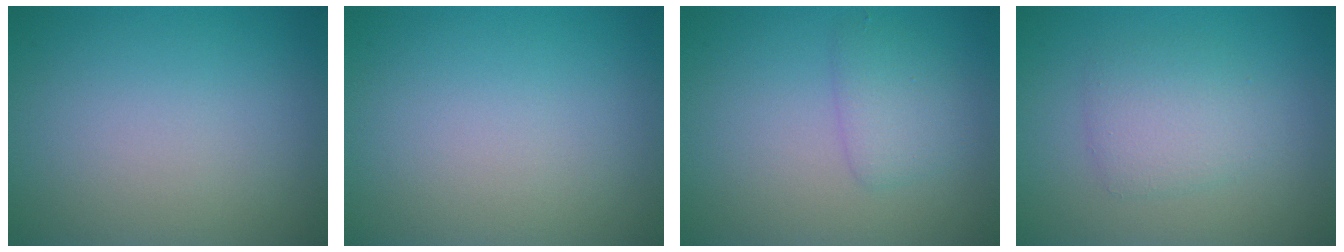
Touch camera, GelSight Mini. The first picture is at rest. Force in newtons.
{"total": 0.0}
{"total": 2.0, "press": 2.0, "slide": 0.1}
{"total": 2.7, "press": 2.7, "slide": 0.1}